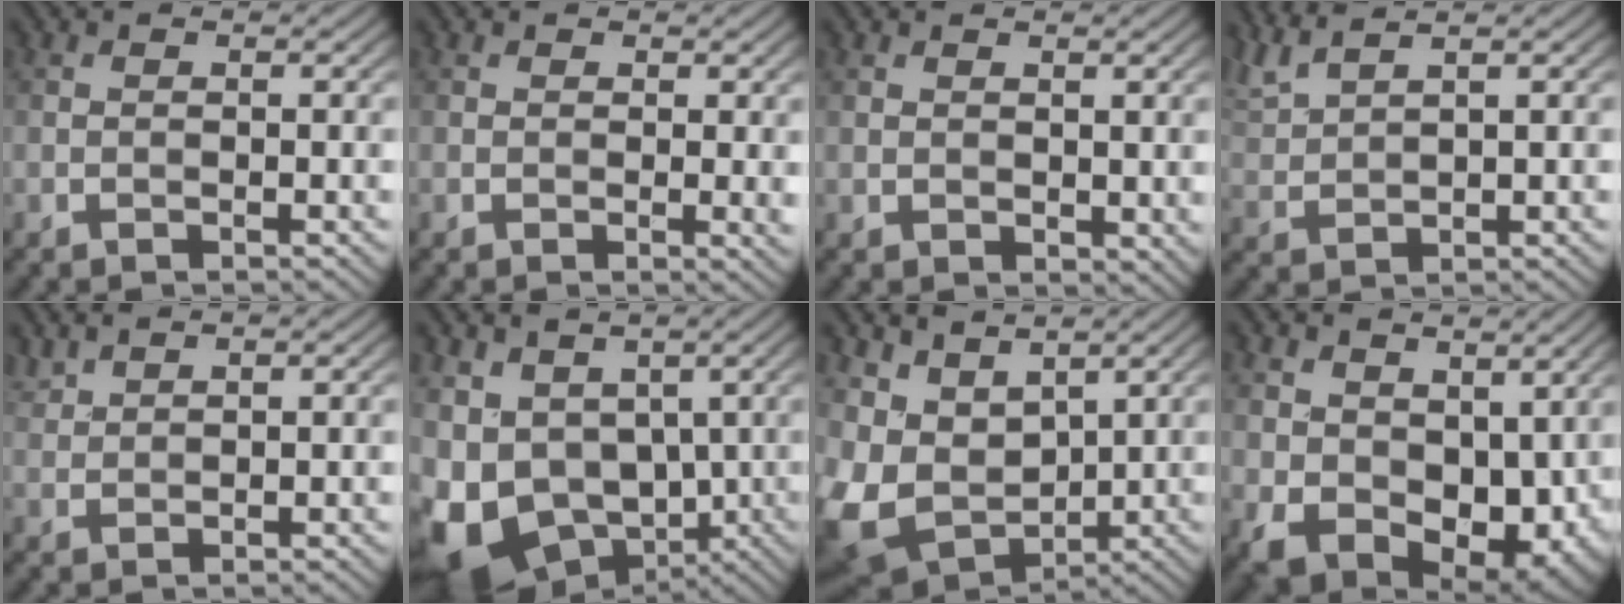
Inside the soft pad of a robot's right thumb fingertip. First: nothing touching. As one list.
[{"total": 1.4, "force": [0.5, 0.5, 1.2], "torque": [-0.018, -0.005, 0.008]}, {"total": 1.7, "force": [1.0, 1.0, 0.9], "torque": [-0.017, -0.006, 0.025]}, {"total": 4.8, "force": [3.9, 0.9, 2.6], "torque": [-0.072, 0.019, 0.087]}, {"total": 1.9, "force": [1.7, 0.4, 0.6], "torque": [-0.019, 0.006, 0.044]}, {"total": 12.0, "force": [-1.0, 9.2, 7.7], "torque": [-0.187, -0.025, 0.002]}, {"total": 8.3, "force": [3.7, 5.7, 4.8], "torque": [-0.148, -0.004, 0.077]}, {"total": 12.9, "force": [1.8, 9.2, 8.9], "torque": [-0.166, -0.044, 0.071]}]